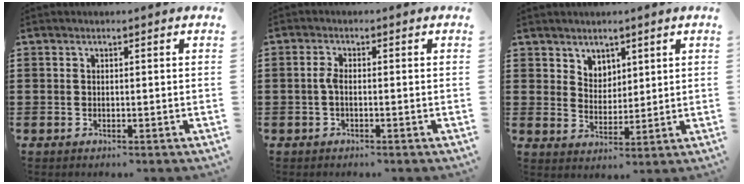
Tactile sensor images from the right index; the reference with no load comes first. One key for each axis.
{"total": 2.1, "fx": -0.4, "fy": 0.7, "fz": 1.9, "tx": -0.053, "ty": -0.003, "tz": -0.013}
{"total": 4.1, "fx": 3.0, "fy": 2.7, "fz": 0.0, "tx": -0.015, "ty": 0.002, "tz": 0.057}